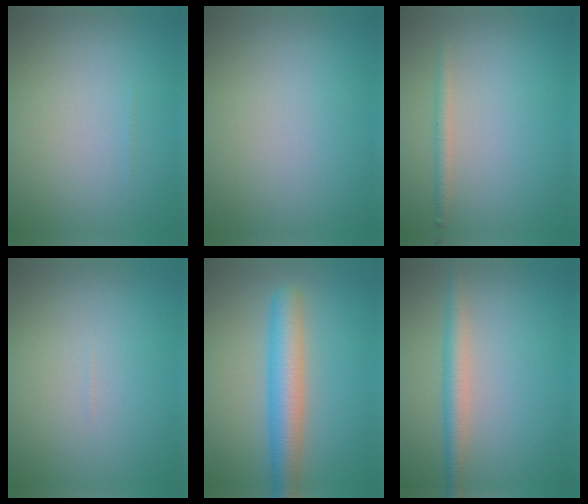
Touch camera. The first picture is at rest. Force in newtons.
{"total": 0.0}
{"total": 1.2, "press": 1.2, "slide": 0.0}
{"total": 0.0}
{"total": 5.4, "press": 5.4, "slide": 0.2}
{"total": 2.7, "press": 2.7, "slide": 0.0}